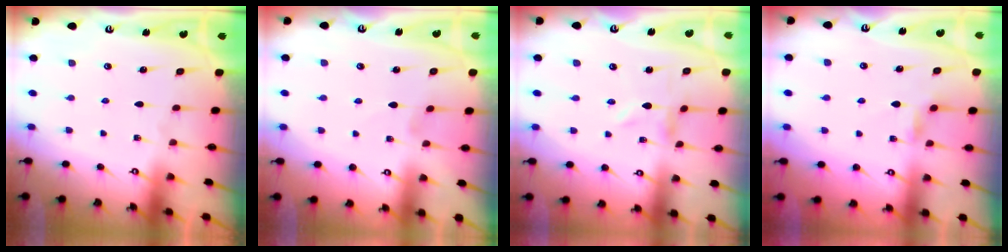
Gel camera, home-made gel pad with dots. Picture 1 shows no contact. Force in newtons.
{"total": 0.0}
{"total": 0.0}
{"total": 2.3, "press": 2.3, "slide": 0.4}